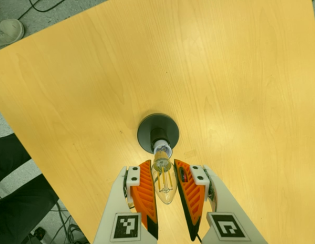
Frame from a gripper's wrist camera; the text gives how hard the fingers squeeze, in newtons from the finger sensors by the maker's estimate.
{"total": 10.8, "left": 10.1, "right": 11.6}